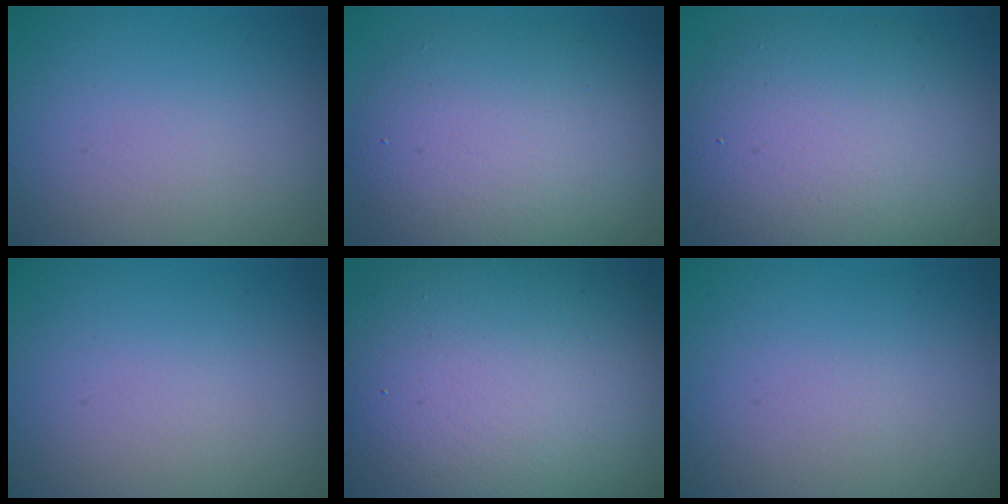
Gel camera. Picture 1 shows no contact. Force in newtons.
{"total": 7.8, "press": 7.8, "slide": 0.5}
{"total": 9.5, "press": 9.5, "slide": 0.4}
{"total": 0.0}
{"total": 17.2, "press": 17.2, "slide": 1.2}
{"total": 0.0}